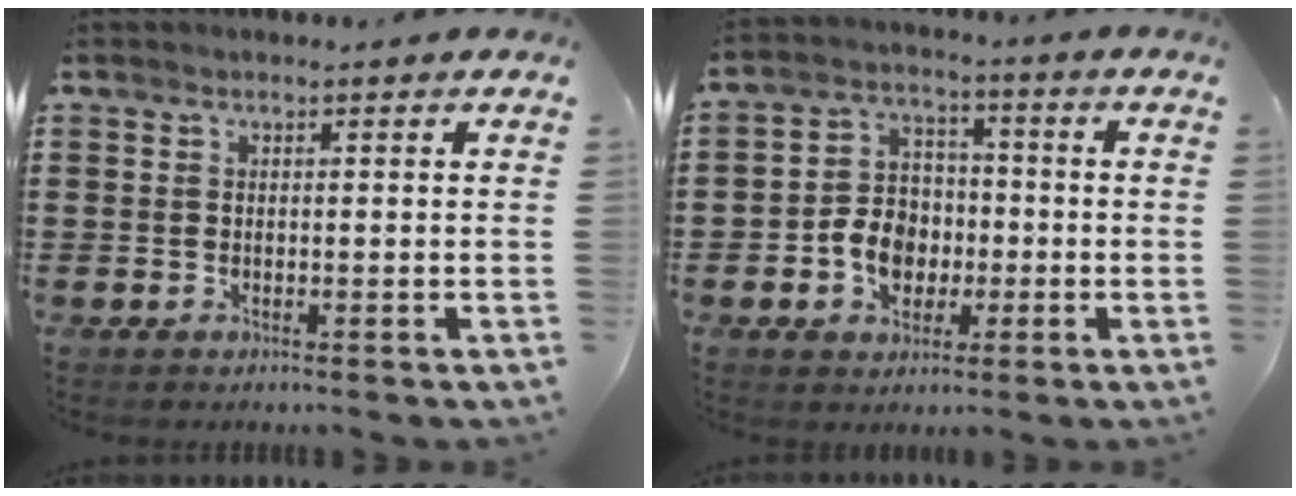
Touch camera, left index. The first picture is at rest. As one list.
[{"total": 6.7, "force": [-1.9, 5.6, 3.3], "torque": [-0.082, 0.014, -0.037]}]